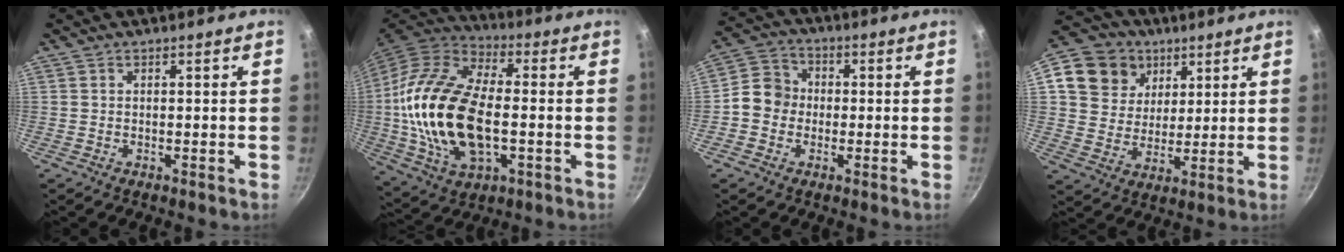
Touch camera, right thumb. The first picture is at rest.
{"total": 23.4, "force": [-1.7, 12.9, 19.4], "torque": [-0.381, 0.023, -0.033]}
{"total": 7.4, "force": [-0.9, 6.6, 3.3], "torque": [-0.026, 0.017, -0.037]}
{"total": 13.8, "force": [6.1, 11.3, 5.1], "torque": [-0.068, -0.009, 0.102]}